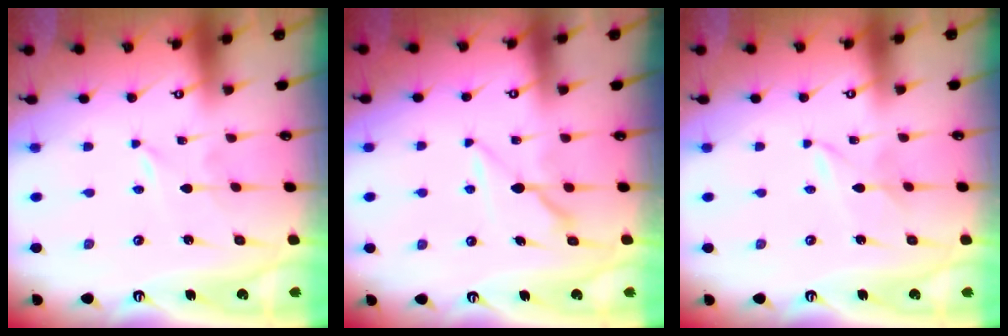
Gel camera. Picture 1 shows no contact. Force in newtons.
{"total": 6.9, "press": 6.9, "slide": 0.3}
{"total": 2.1, "press": 2.0, "slide": 0.2}